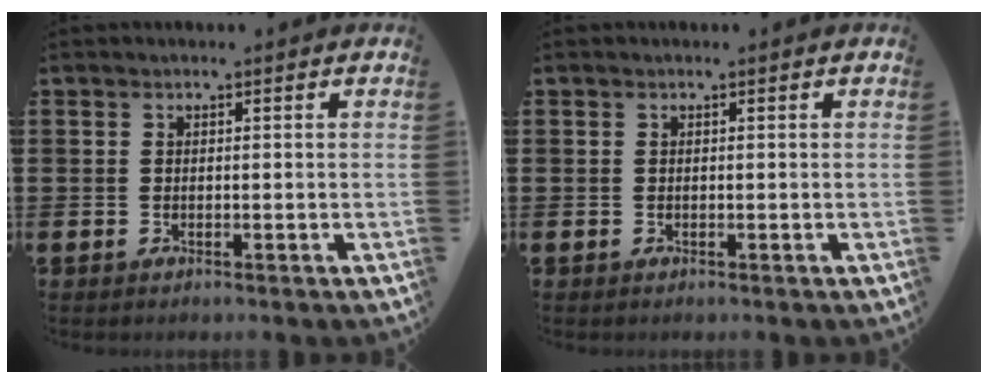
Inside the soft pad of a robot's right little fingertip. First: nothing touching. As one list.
[{"total": 0.0}]